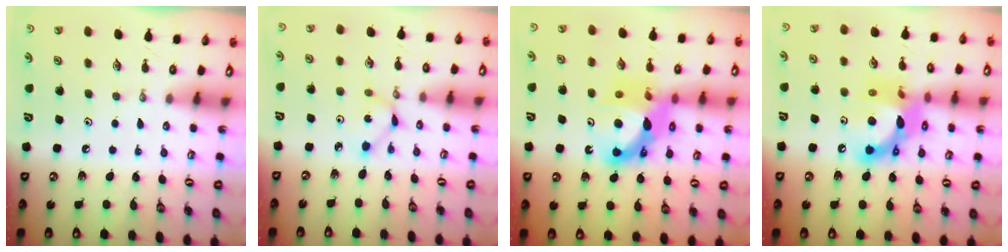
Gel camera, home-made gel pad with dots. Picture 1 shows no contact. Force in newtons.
{"total": 2.3, "press": 2.3, "slide": 0.1}
{"total": 13.3, "press": 13.1, "slide": 2.8}
{"total": 15.3, "press": 15.3, "slide": 0.9}